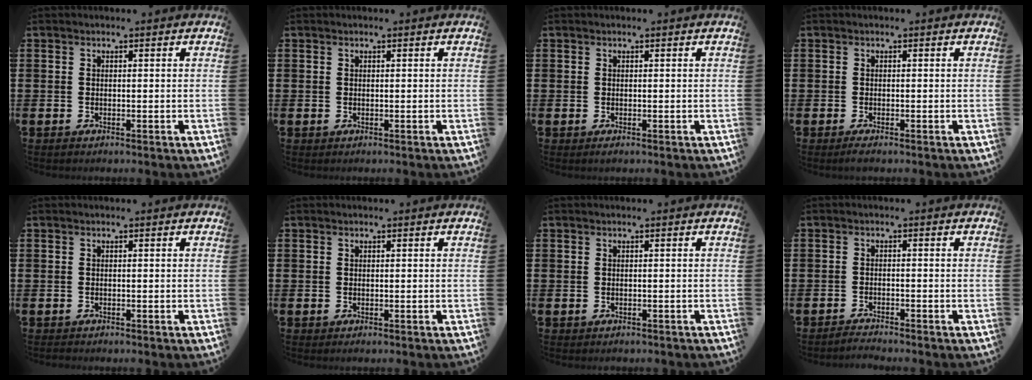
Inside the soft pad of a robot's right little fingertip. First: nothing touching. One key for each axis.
{"total": 0.0}
{"total": 0.0}
{"total": 0.7, "fx": -0.4, "fy": 0.2, "fz": 0.6, "tx": -0.013, "ty": -0.002, "tz": -0.008}
{"total": 0.0}
{"total": 0.0}
{"total": 0.0}
{"total": 1.5, "fx": -1.5, "fy": -0.1, "fz": 0.0, "tx": -0.003, "ty": 0.003, "tz": -0.029}